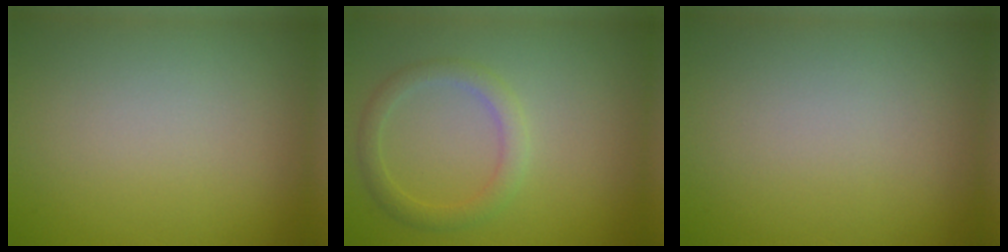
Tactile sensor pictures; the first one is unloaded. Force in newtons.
{"total": 2.3, "press": 2.3, "slide": 0.0}
{"total": 0.0}